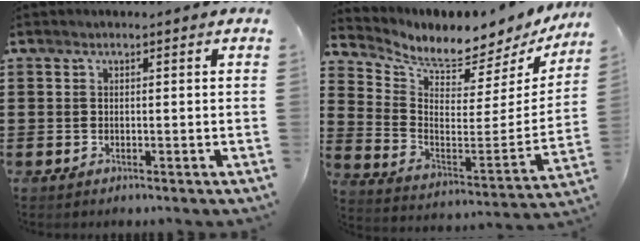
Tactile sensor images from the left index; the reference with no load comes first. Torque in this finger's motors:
{"motor_torque": [2.14, 0.00, 0.14, 0.04]}